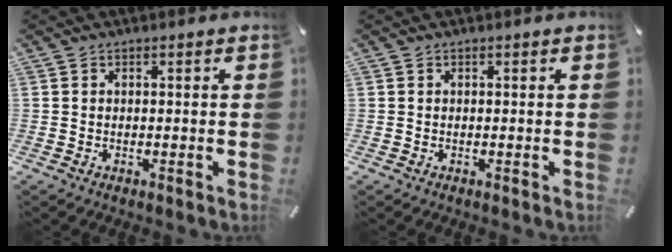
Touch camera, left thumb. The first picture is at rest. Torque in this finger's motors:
{"motor_torque": [-0.05, 0.05, -0.08, 0.08, 0.00]}